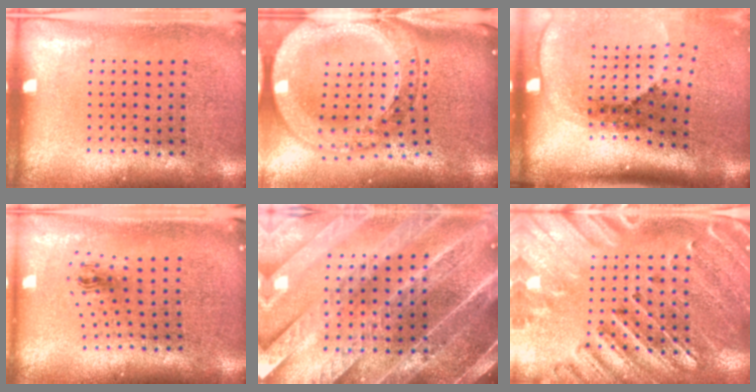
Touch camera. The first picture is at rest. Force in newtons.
{"total": 3.8, "press": 3.0, "slide": 2.4}
{"total": 2.7, "press": 1.8, "slide": 2.0}
{"total": 1.0, "press": 0.5, "slide": 0.9}
{"total": 5.3, "press": 4.5, "slide": 2.7}
{"total": 2.9, "press": 2.7, "slide": 0.9}